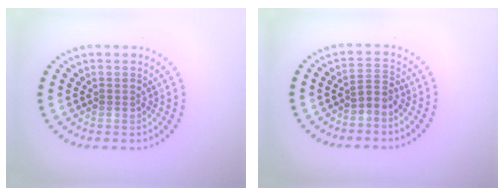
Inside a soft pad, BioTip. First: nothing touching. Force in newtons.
{"total": 1.8, "press": 1.3, "slide": 1.1}